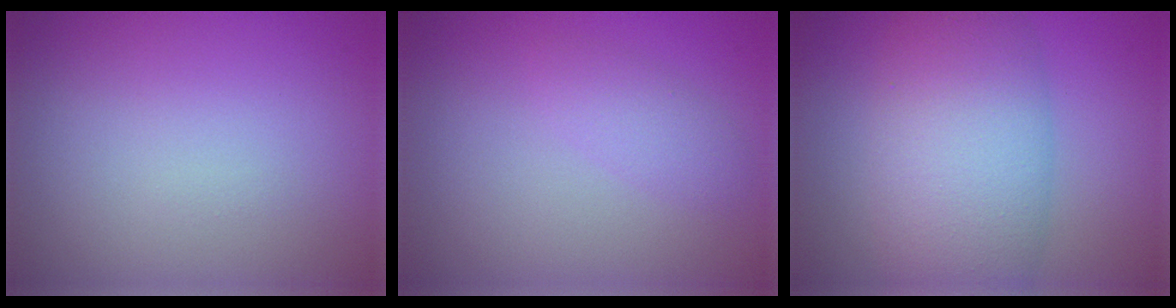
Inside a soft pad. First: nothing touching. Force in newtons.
{"total": 1.6, "press": 1.6, "slide": 0.0}
{"total": 8.9, "press": 8.9, "slide": 0.4}